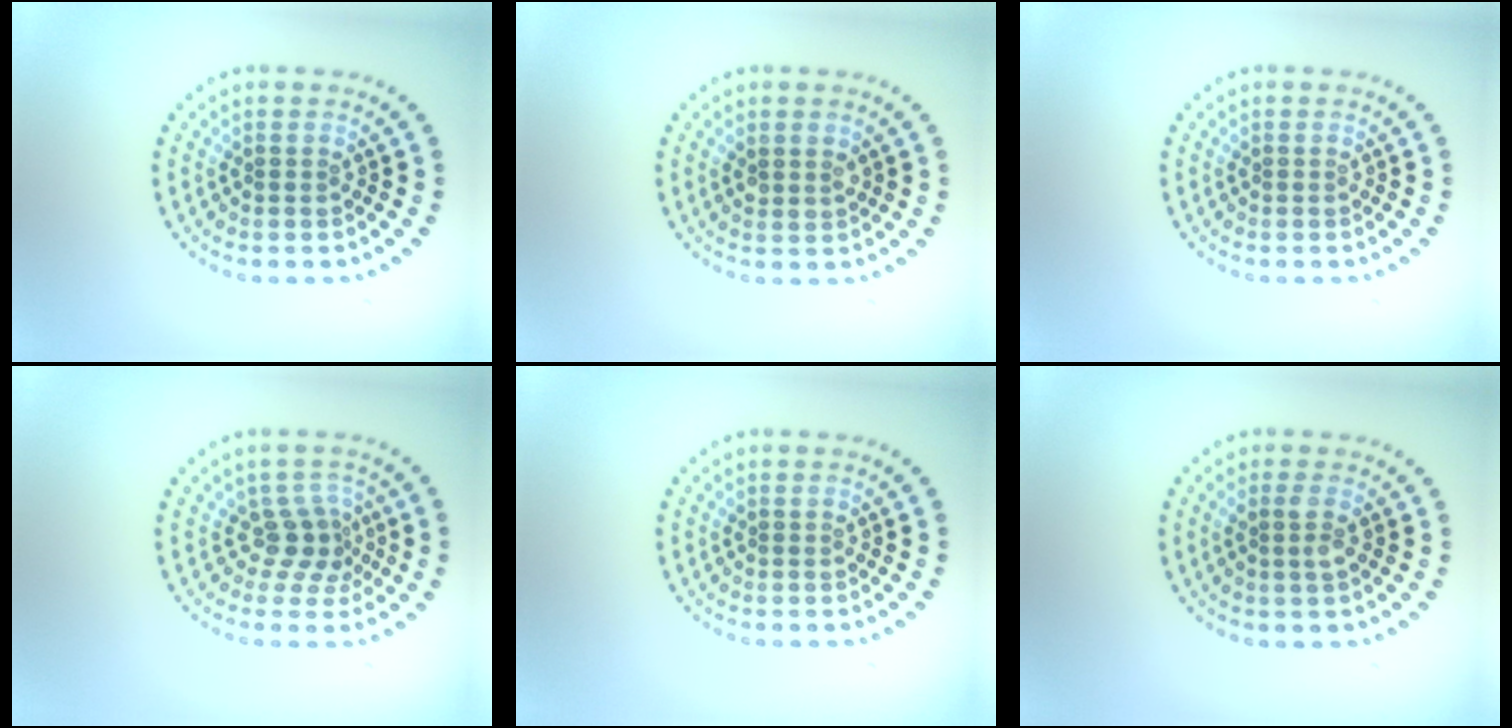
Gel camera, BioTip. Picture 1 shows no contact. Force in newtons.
{"total": 1.5, "press": 1.3, "slide": 0.7}
{"total": 0.0}
{"total": 2.6, "press": 1.9, "slide": 1.8}
{"total": 0.0}
{"total": 1.2, "press": 1.0, "slide": 0.6}